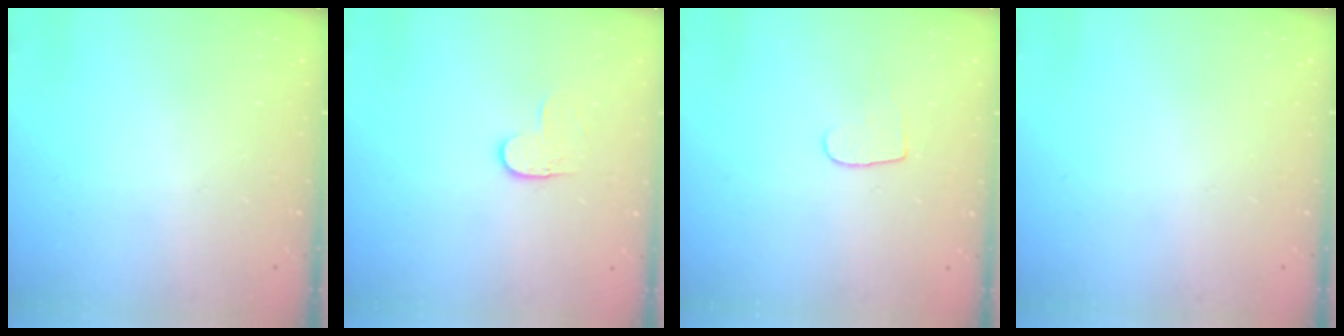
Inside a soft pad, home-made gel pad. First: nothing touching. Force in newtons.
{"total": 3.4, "press": 3.4, "slide": 0.3}
{"total": 4.3, "press": 4.2, "slide": 0.3}
{"total": 0.0}